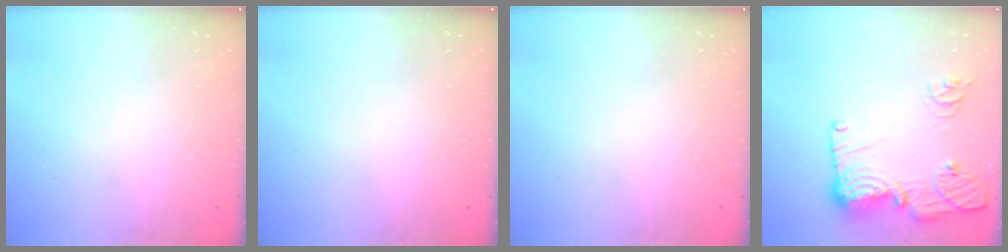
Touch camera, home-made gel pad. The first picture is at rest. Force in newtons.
{"total": 0.0}
{"total": 0.0}
{"total": 16.2, "press": 16.2, "slide": 1.7}